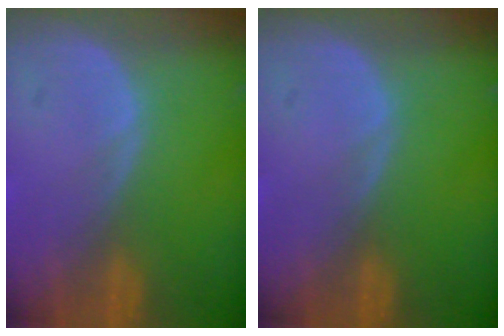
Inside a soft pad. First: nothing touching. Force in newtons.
{"total": 0.0}